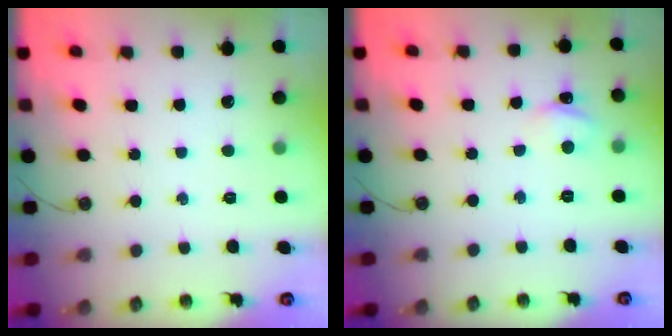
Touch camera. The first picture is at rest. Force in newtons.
{"total": 2.5, "press": 2.5, "slide": 0.4}